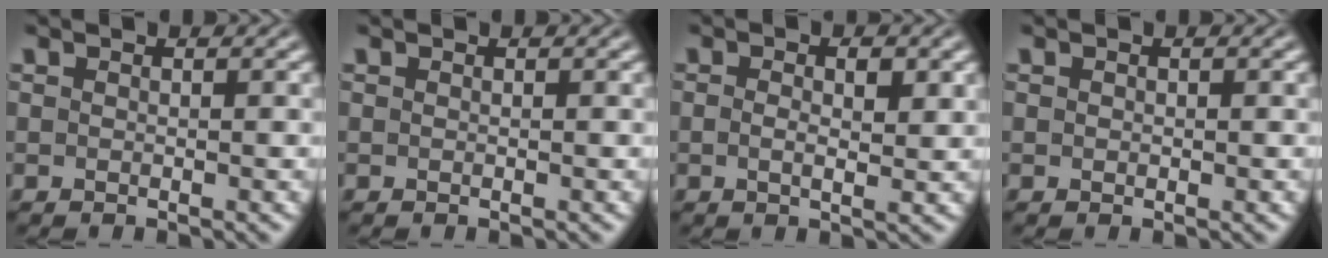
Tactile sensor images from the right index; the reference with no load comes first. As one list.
[{"total": 0.0}, {"total": 1.9, "force": [-0.1, 0.2, 1.9], "torque": [-0.024, -0.009, 0.003]}, {"total": 0.0}]